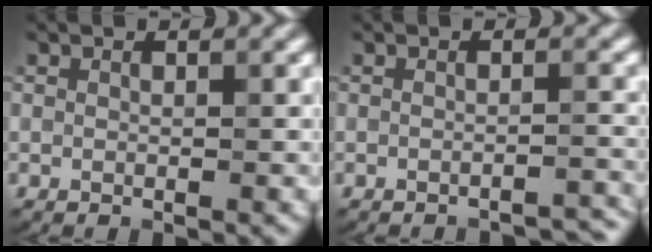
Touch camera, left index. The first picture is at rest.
{"total": 2.7, "force": [-2.5, 0.3, 0.8], "torque": [0.006, 0.006, -0.033]}